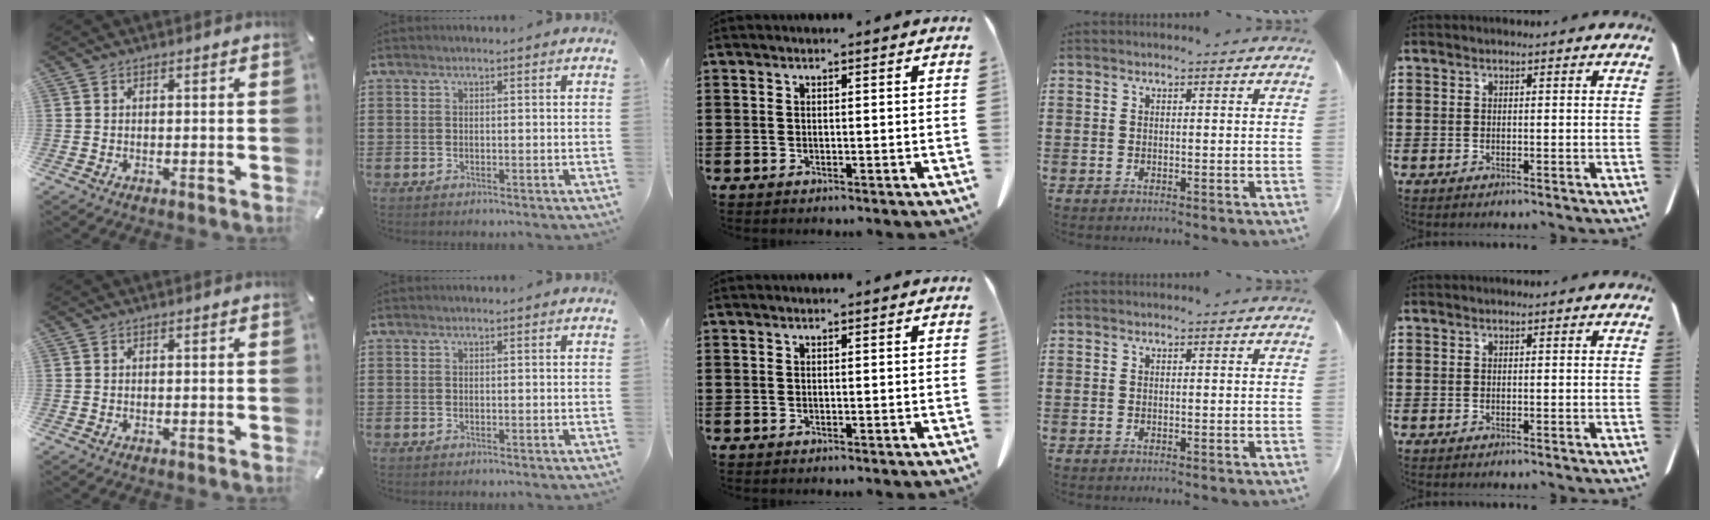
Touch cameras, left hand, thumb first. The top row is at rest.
{}